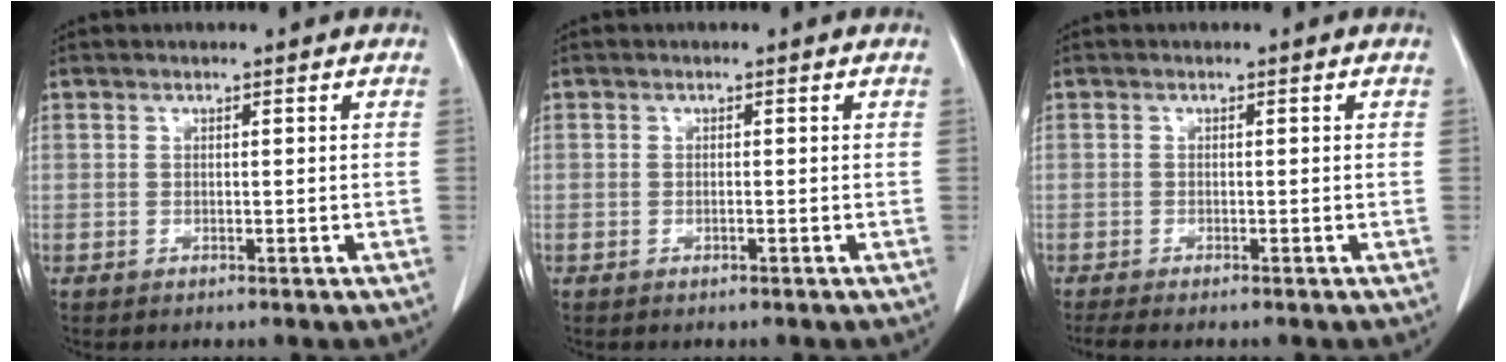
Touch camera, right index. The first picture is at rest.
{"total": 0.5, "force": [-0.2, 0.1, 0.4], "torque": [-0.008, 0.000, -0.002]}
{"total": 3.0, "force": [-2.5, 0.1, 1.6], "torque": [-0.023, -0.007, -0.038]}